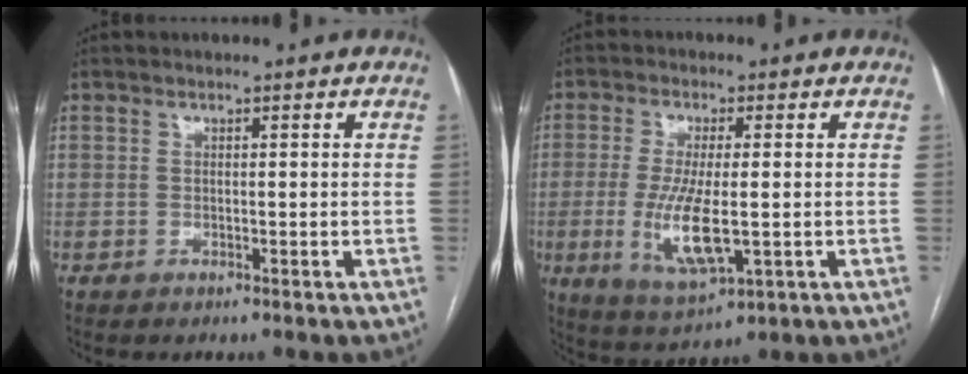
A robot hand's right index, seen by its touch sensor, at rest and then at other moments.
{"total": 9.7, "force": [-1.6, 2.6, 9.2], "torque": [-0.191, -0.023, -0.021]}